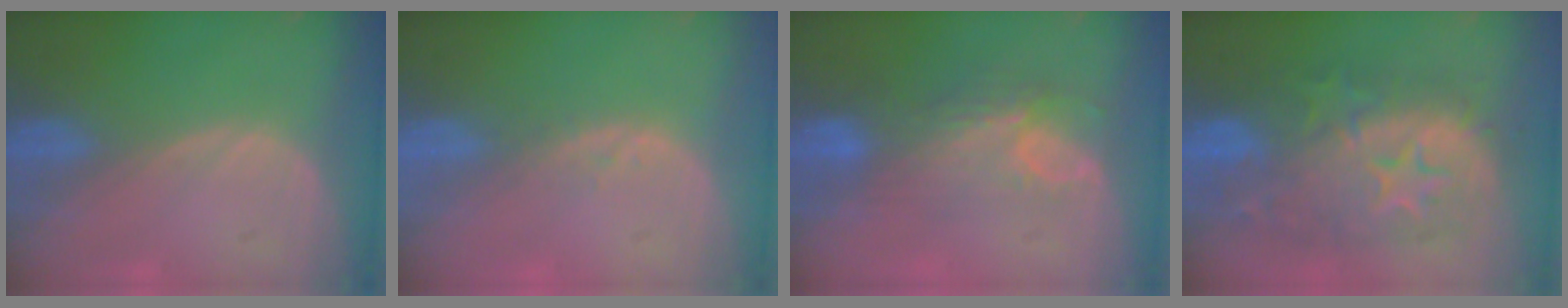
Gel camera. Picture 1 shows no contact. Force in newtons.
{"total": 1.3, "press": 1.3, "slide": 0.2}
{"total": 7.5, "press": 6.6, "slide": 3.6}
{"total": 12.4, "press": 12.3, "slide": 1.0}